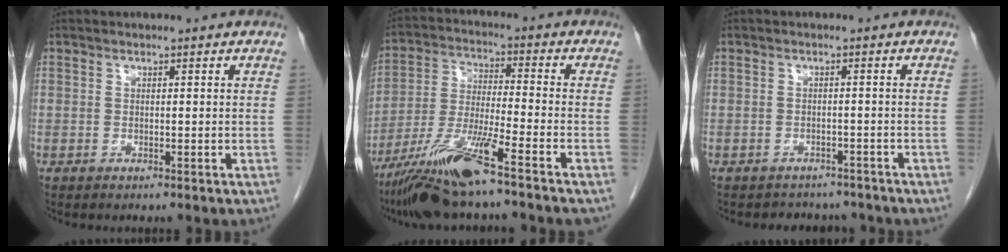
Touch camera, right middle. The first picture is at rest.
{"total": 13.0, "force": [-8.9, -0.5, 9.4], "torque": [-0.189, -0.029, -0.165]}
{"total": 5.3, "force": [-4.7, 2.3, 0.2], "torque": [-0.001, 0.007, -0.055]}